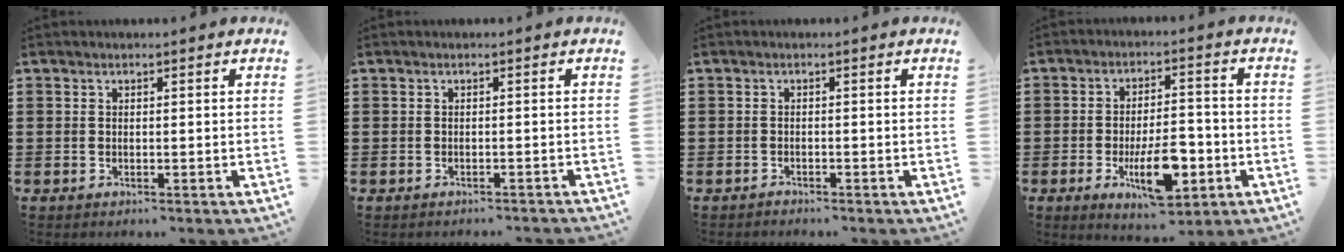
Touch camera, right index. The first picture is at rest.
{"total": 0.8, "force": [-0.7, 0.0, 0.2], "torque": [-0.006, -0.002, -0.015]}
{"total": 0.9, "force": [-0.9, 0.0, 0.0], "torque": [-0.002, 0.000, -0.020]}
{"total": 10.0, "force": [-3.5, 4.0, 8.4], "torque": [-0.151, -0.004, -0.059]}